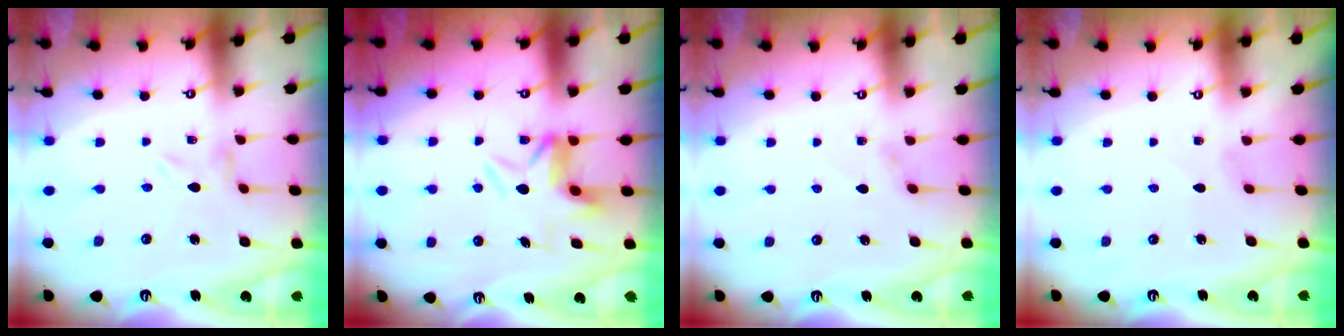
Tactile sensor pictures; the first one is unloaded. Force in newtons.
{"total": 6.7, "press": 6.5, "slide": 1.8}
{"total": 1.4, "press": 1.3, "slide": 0.3}
{"total": 0.7, "press": 0.6, "slide": 0.3}